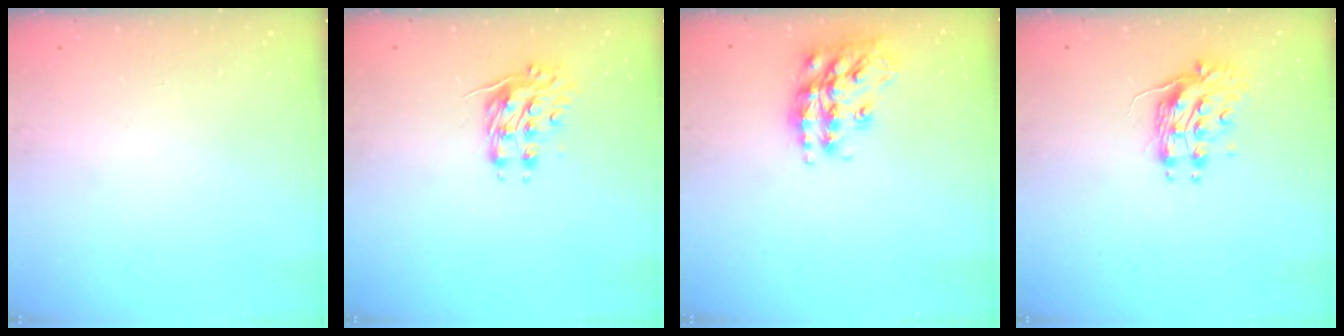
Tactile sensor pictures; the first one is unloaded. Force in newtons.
{"total": 9.2, "press": 9.2, "slide": 0.4}
{"total": 17.0, "press": 16.9, "slide": 1.2}
{"total": 9.1, "press": 9.1, "slide": 0.6}